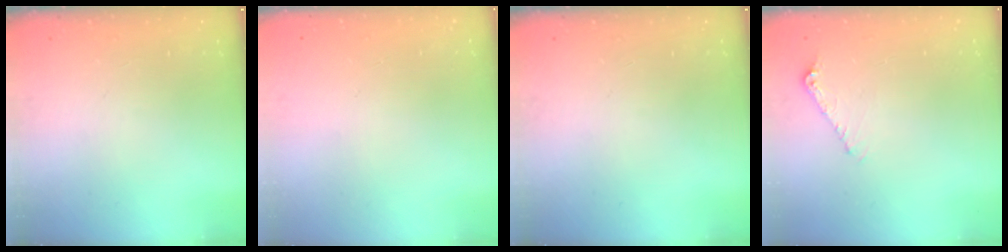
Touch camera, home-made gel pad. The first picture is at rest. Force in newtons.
{"total": 0.0}
{"total": 0.0}
{"total": 7.2, "press": 7.2, "slide": 0.8}